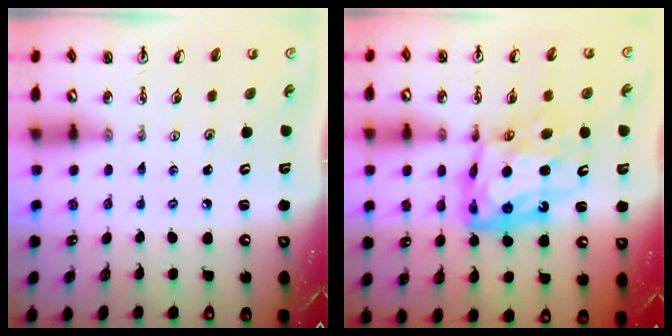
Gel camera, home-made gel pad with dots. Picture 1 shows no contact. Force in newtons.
{"total": 12.4, "press": 12.3, "slide": 1.0}